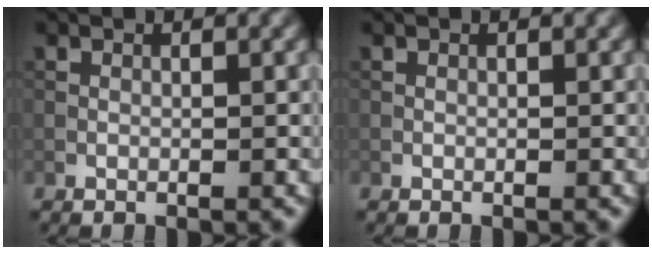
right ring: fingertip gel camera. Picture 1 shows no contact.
{"total": 0.0}